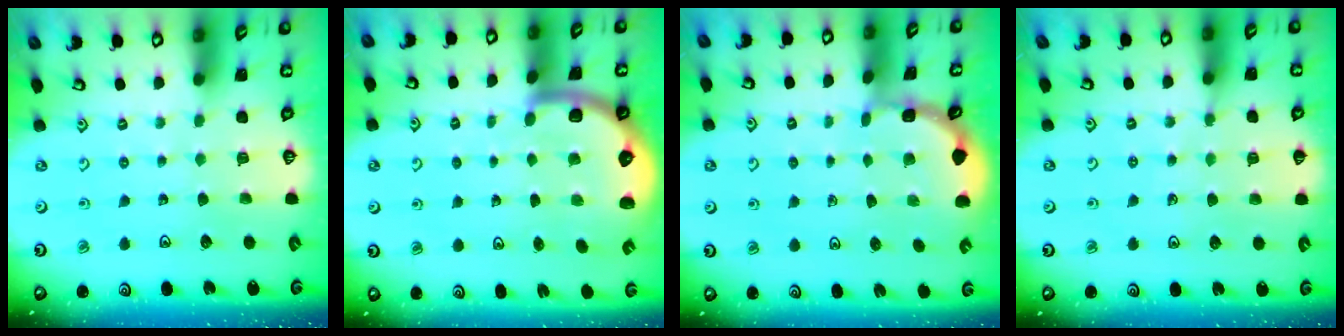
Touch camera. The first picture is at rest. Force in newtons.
{"total": 5.0, "press": 4.5, "slide": 2.2}
{"total": 1.7, "press": 1.7, "slide": 0.1}
{"total": 4.4, "press": 4.3, "slide": 0.8}